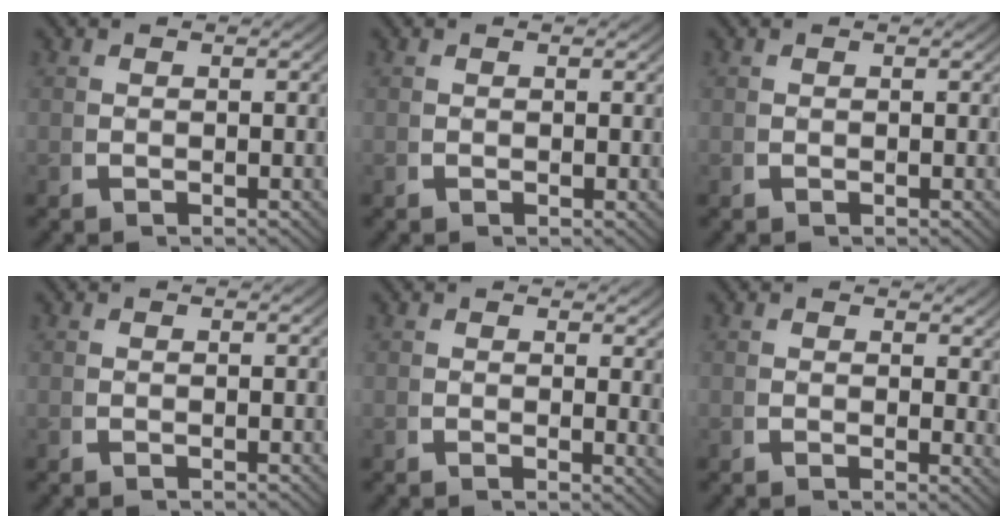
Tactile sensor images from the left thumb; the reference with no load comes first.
{"total": 0.0}
{"total": 0.0}
{"total": 0.0}
{"total": 1.6, "force": [0.9, 0.5, 1.2], "torque": [-0.016, -0.006, 0.010]}
{"total": 1.8, "force": [1.2, 0.9, 1.0], "torque": [-0.004, -0.002, 0.014]}